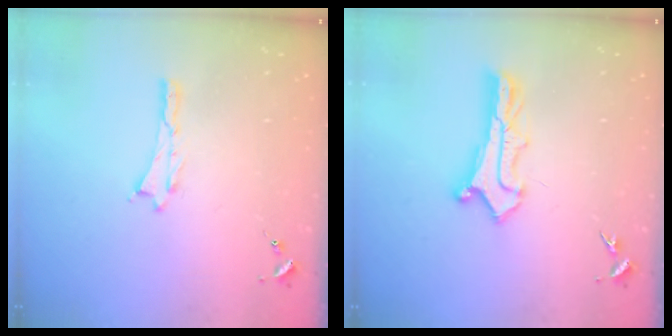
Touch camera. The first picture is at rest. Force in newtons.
{"total": 2.9, "press": 2.9, "slide": 0.3}